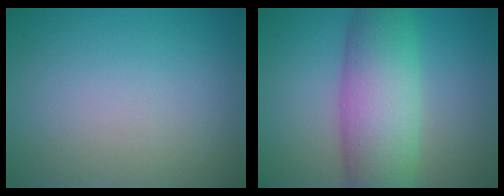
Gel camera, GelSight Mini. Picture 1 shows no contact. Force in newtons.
{"total": 8.5, "press": 8.5, "slide": 0.1}